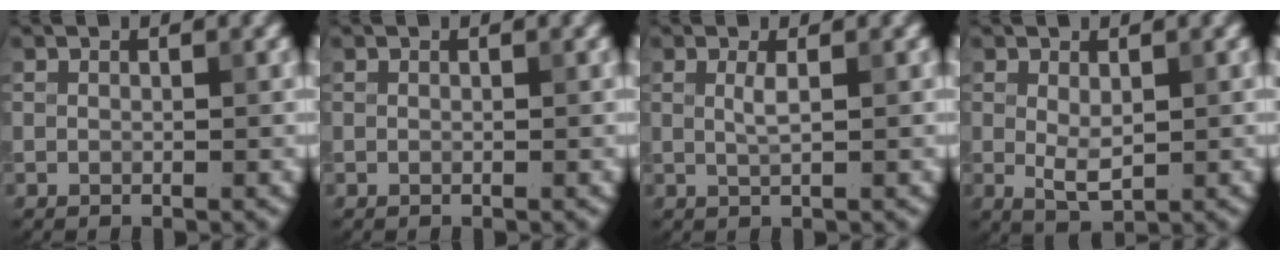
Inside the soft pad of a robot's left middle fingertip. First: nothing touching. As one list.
[{"total": 0.0}, {"total": 1.3, "force": [0.3, 0.3, 1.2], "torque": [-0.023, 0.000, 0.004]}, {"total": 2.3, "force": [0.2, 1.1, 2.0], "torque": [-0.039, -0.004, 0.008]}]